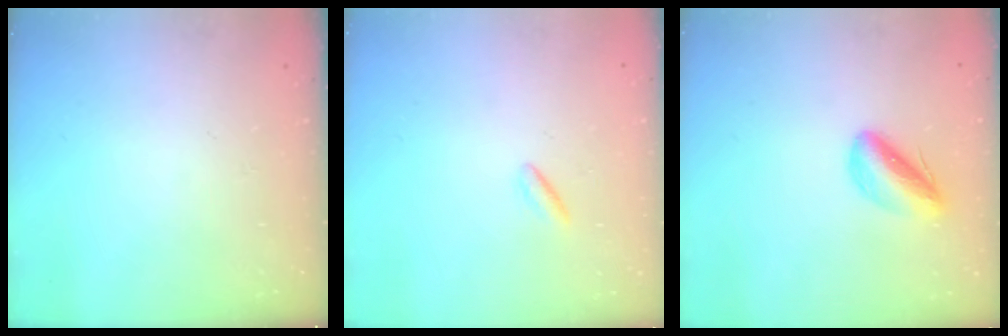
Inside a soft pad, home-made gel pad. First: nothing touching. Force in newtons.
{"total": 0.8, "press": 0.5, "slide": 0.6}
{"total": 7.2, "press": 6.9, "slide": 2.1}